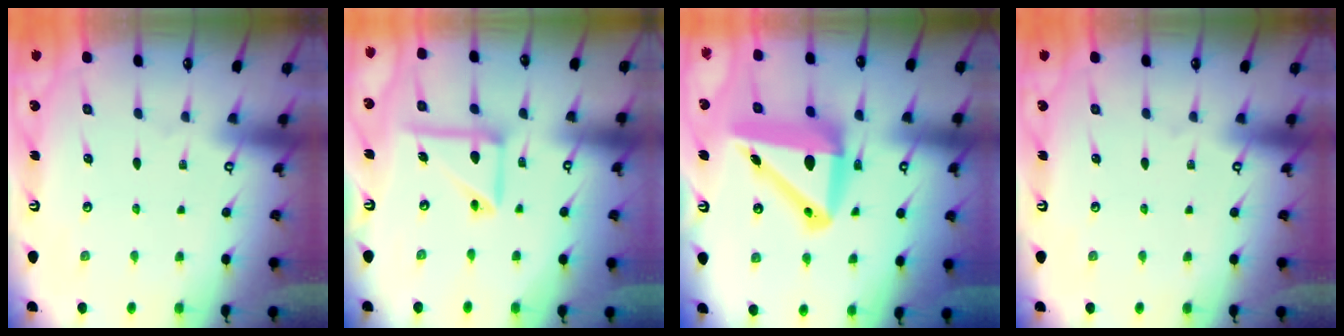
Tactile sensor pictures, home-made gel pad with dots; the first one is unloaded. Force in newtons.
{"total": 13.7, "press": 13.6, "slide": 1.7}
{"total": 14.6, "press": 14.1, "slide": 3.5}
{"total": 0.0}